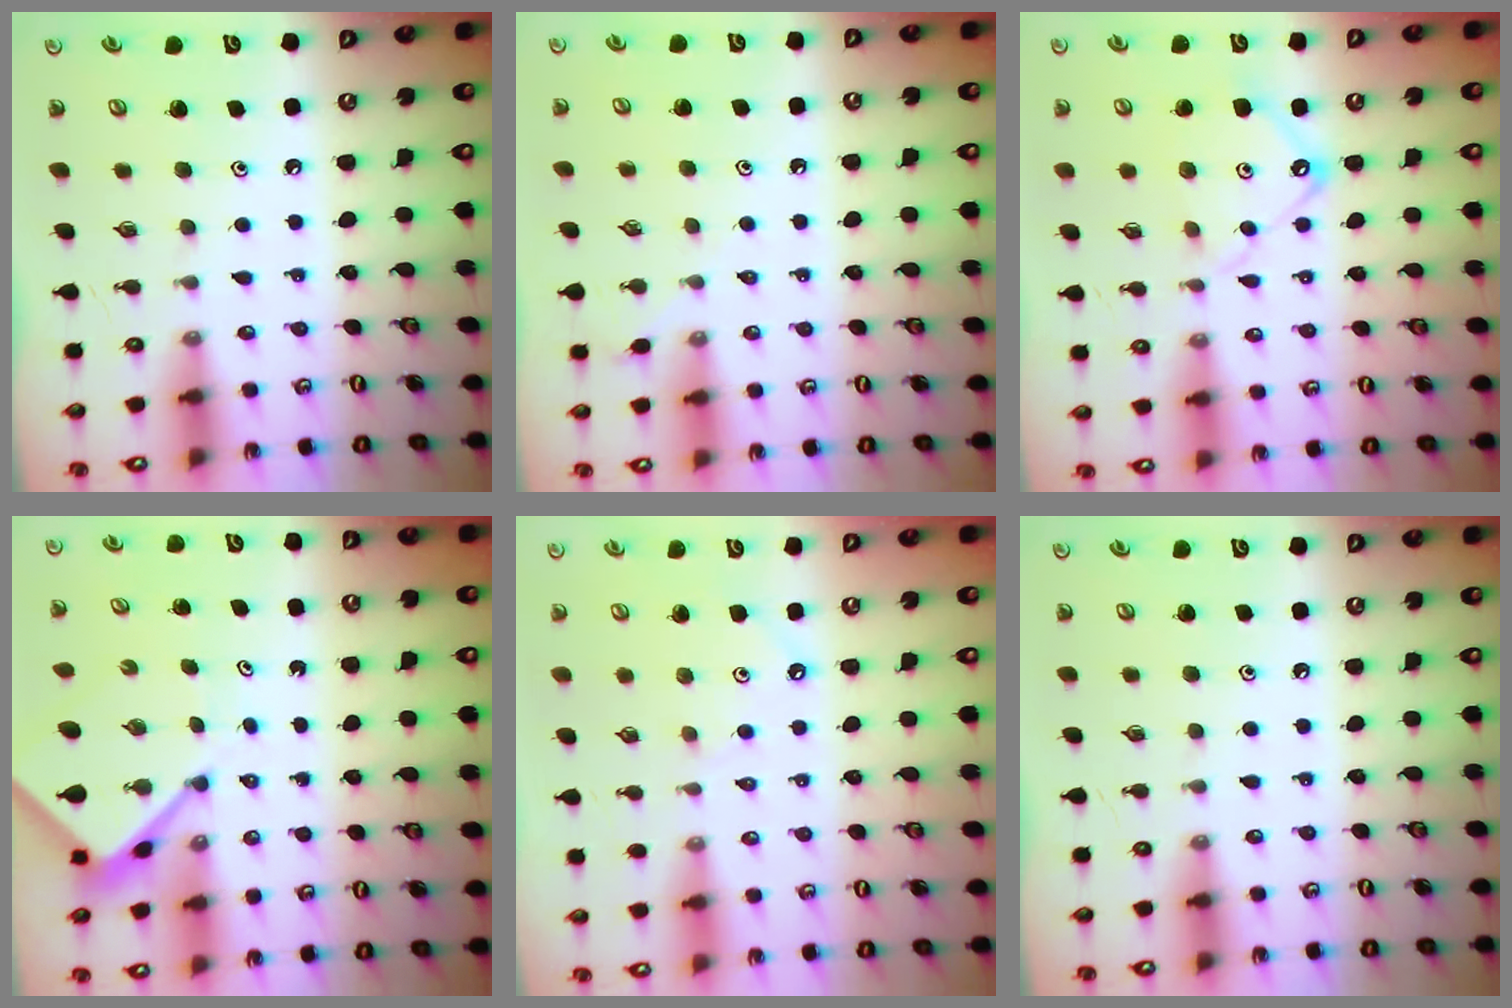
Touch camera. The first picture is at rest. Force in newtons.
{"total": 4.3, "press": 4.2, "slide": 0.8}
{"total": 10.6, "press": 10.6, "slide": 1.0}
{"total": 4.6, "press": 4.6, "slide": 0.4}
{"total": 1.1, "press": 1.1, "slide": 0.3}
{"total": 0.0}